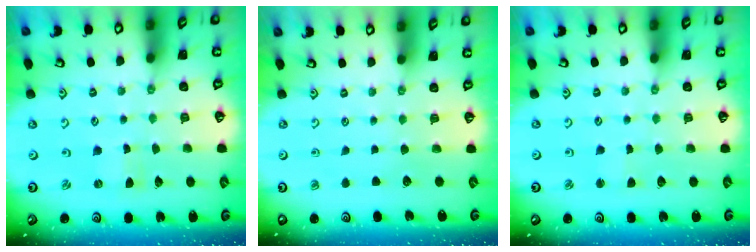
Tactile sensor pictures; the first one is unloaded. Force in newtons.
{"total": 0.0}
{"total": 1.3, "press": 1.3, "slide": 0.2}